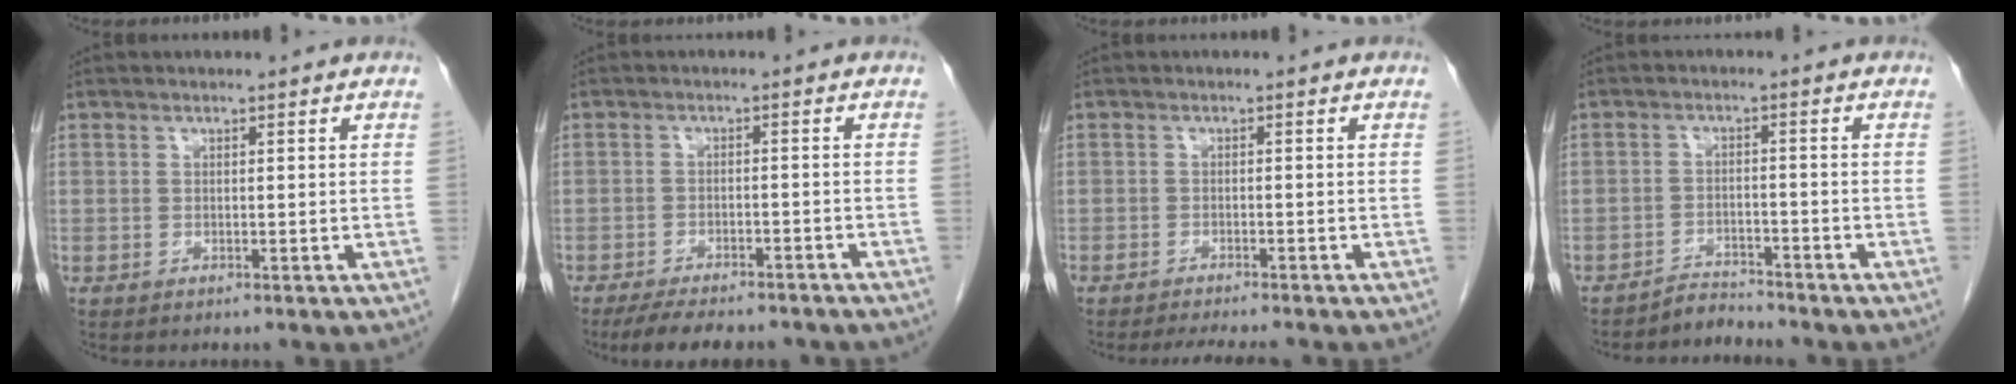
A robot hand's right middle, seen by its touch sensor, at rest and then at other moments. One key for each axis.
{"total": 11.1, "fx": -9.6, "fy": 2.4, "fz": 4.9, "tx": -0.071, "ty": -0.006, "tz": -0.132}
{"total": 5.4, "fx": -4.8, "fy": 0.6, "fz": 2.4, "tx": -0.028, "ty": -0.008, "tz": -0.069}
{"total": 2.6, "fx": -2.6, "fy": 0.0, "fz": -0.7, "tx": 0.018, "ty": -0.010, "tz": -0.043}